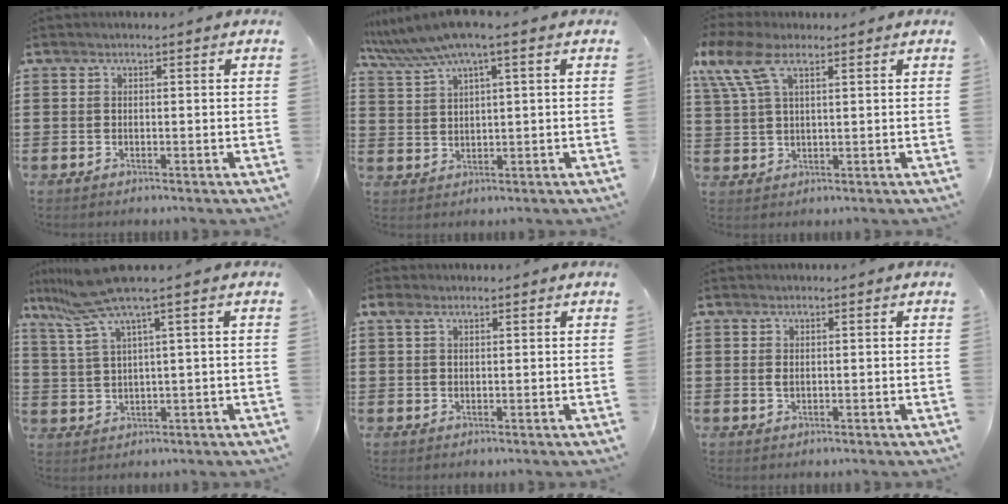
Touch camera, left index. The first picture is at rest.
{"total": 5.6, "force": [3.7, 0.2, 4.2], "torque": [-0.099, -0.011, 0.060]}
{"total": 7.8, "force": [4.1, 3.4, 5.6], "torque": [-0.136, 0.007, 0.073]}
{"total": 7.1, "force": [4.4, -0.4, 5.6], "torque": [-0.146, -0.027, 0.069]}
{"total": 1.7, "force": [0.9, 0.9, 1.2], "torque": [-0.026, 0.006, 0.015]}
{"total": 1.0, "force": [0.2, 0.4, 0.9], "torque": [-0.019, 0.002, 0.003]}